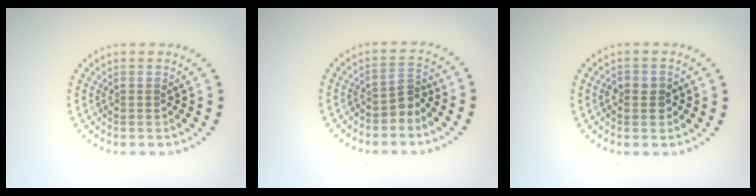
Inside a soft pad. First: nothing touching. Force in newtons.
{"total": 2.0, "press": 1.5, "slide": 1.3}
{"total": 1.9, "press": 1.8, "slide": 0.5}